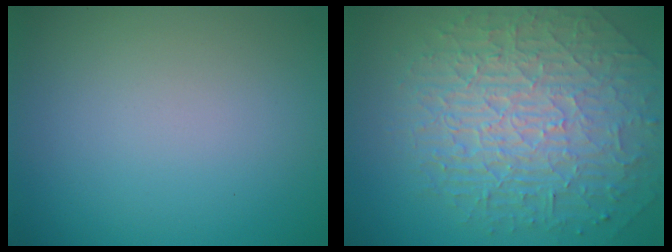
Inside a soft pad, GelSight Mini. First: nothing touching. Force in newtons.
{"total": 9.6, "press": 6.2, "slide": 7.4}